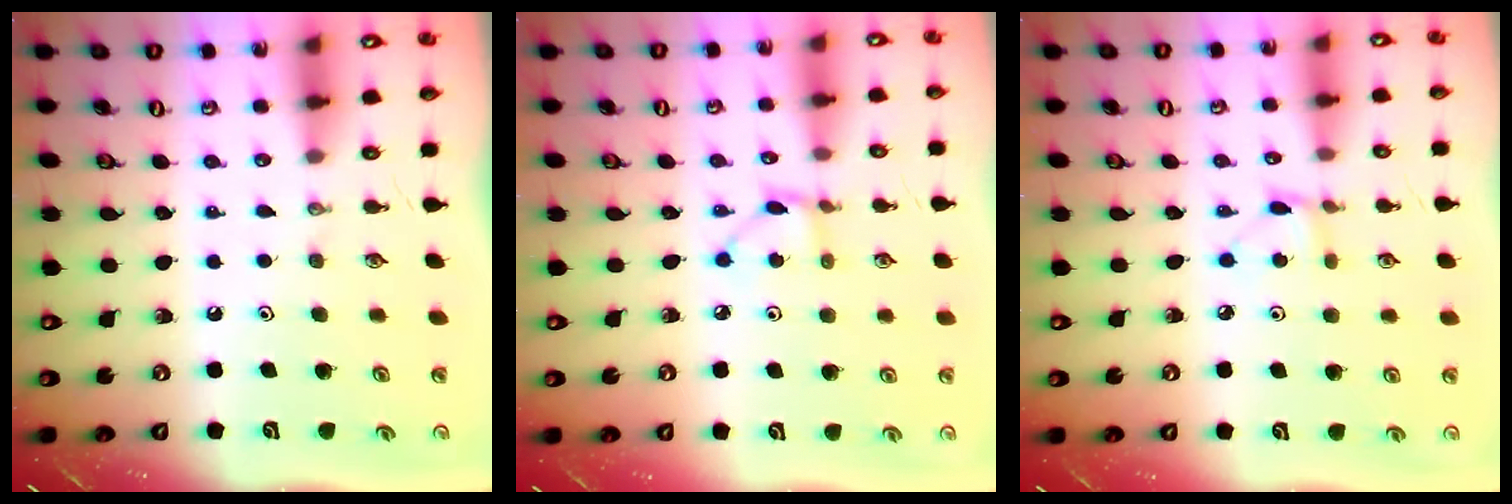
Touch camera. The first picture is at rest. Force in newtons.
{"total": 4.0, "press": 4.0, "slide": 0.5}
{"total": 3.7, "press": 3.6, "slide": 0.5}